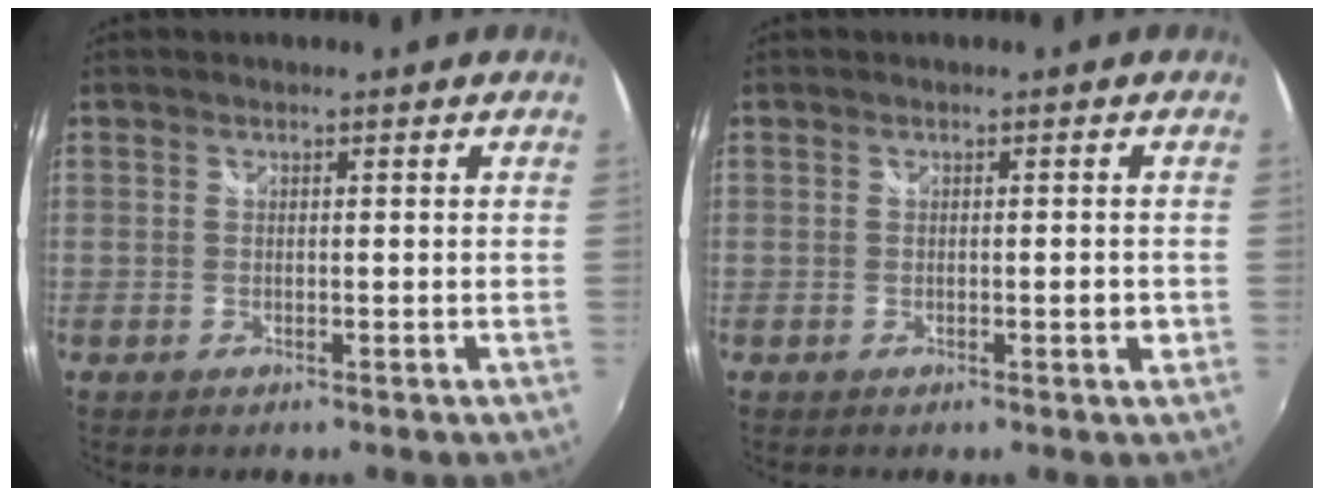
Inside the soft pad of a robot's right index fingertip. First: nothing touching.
{"total": 1.4, "force": [-0.3, 0.5, 1.3], "torque": [-0.017, 0.004, -0.003]}